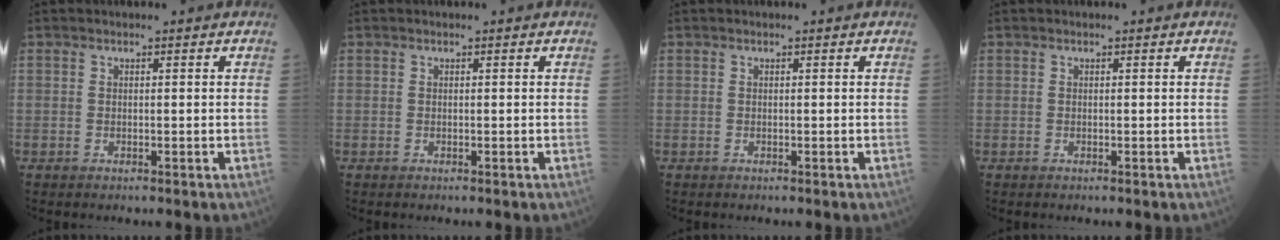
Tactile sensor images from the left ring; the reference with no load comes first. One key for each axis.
{"total": 0.0}
{"total": 0.0}
{"total": 0.0}